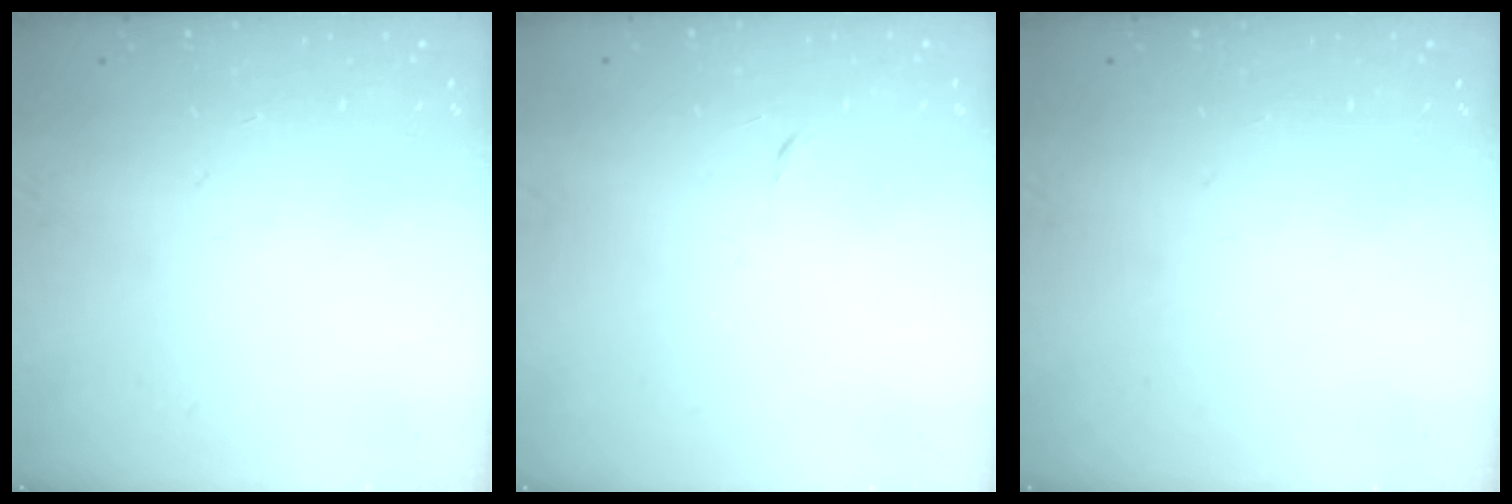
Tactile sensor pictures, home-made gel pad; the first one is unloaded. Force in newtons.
{"total": 3.9, "press": 3.8, "slide": 0.9}
{"total": 0.0}